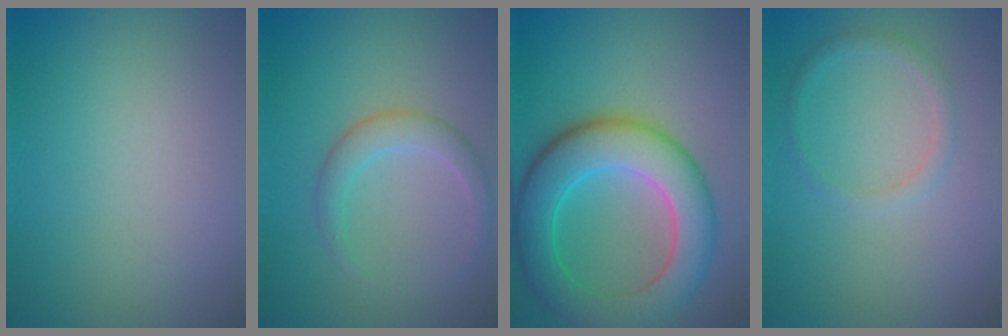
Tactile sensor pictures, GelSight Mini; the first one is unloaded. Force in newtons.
{"total": 2.3, "press": 2.3, "slide": 0.1}
{"total": 8.5, "press": 8.5, "slide": 0.5}
{"total": 1.3, "press": 1.3, "slide": 0.1}